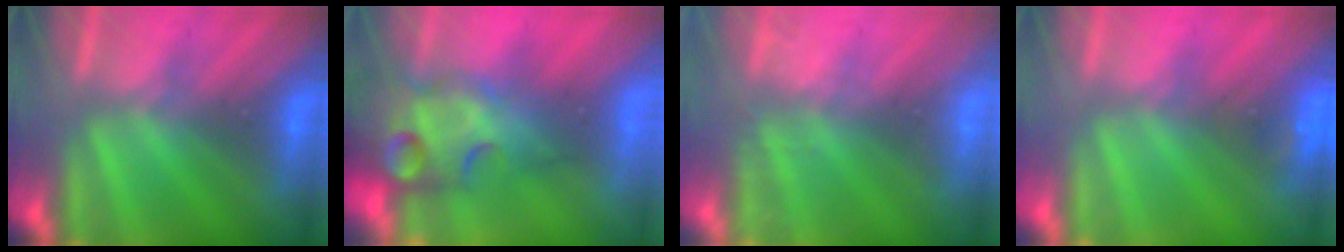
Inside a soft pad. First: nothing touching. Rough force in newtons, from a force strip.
{"total": 5.8}
{"total": 2.5}
{"total": 4.6}